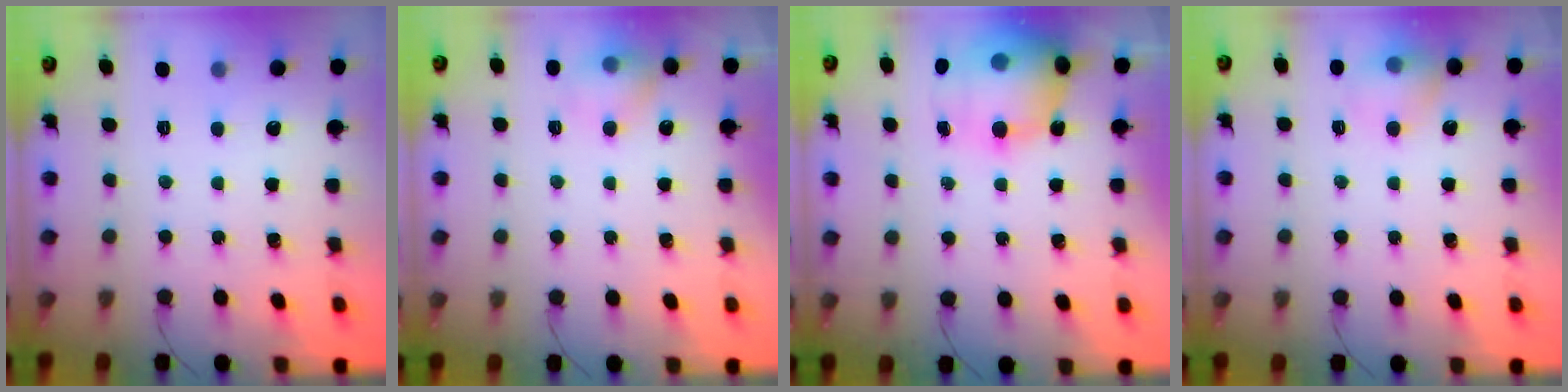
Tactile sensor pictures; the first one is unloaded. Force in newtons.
{"total": 7.5, "press": 7.5, "slide": 0.9}
{"total": 19.5, "press": 19.1, "slide": 3.8}
{"total": 8.6, "press": 8.6, "slide": 1.2}